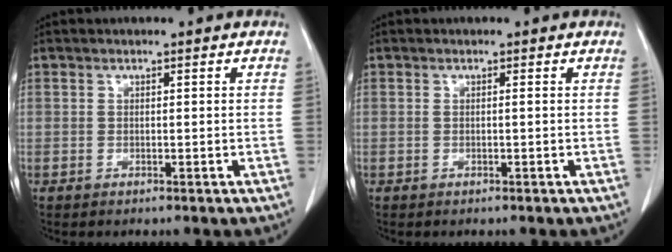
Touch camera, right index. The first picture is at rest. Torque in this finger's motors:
{"motor_torque": [-0.09, 0.07, -0.02, -0.01]}